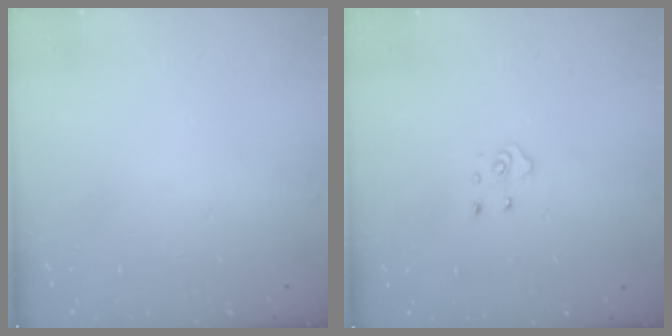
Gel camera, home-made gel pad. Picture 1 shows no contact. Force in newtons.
{"total": 4.0, "press": 4.0, "slide": 0.4}